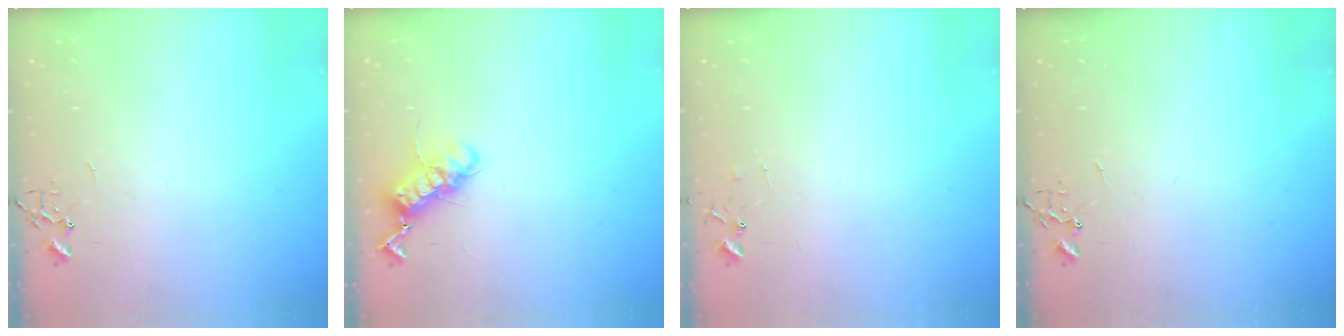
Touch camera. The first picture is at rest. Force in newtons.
{"total": 12.0, "press": 12.0, "slide": 1.3}
{"total": 6.9, "press": 6.9, "slide": 0.4}
{"total": 0.0}